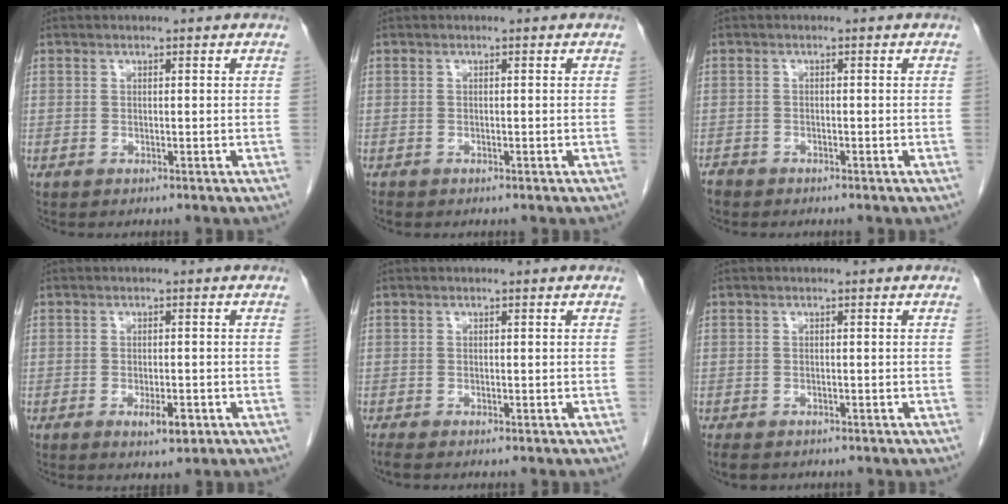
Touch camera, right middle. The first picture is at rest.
{"total": 0.6, "force": [-0.4, 0.3, 0.2], "torque": [-0.008, -0.001, -0.008]}
{"total": 1.6, "force": [-1.4, 0.8, 0.2], "torque": [-0.009, 0.000, -0.027]}
{"total": 3.3, "force": [-1.5, 1.0, 2.8], "torque": [-0.043, -0.002, -0.017]}
{"total": 1.2, "force": [-0.9, 0.3, 0.7], "torque": [-0.020, -0.005, -0.017]}
{"total": 4.3, "force": [-3.3, 2.2, 1.8], "torque": [-0.030, -0.008, -0.044]}